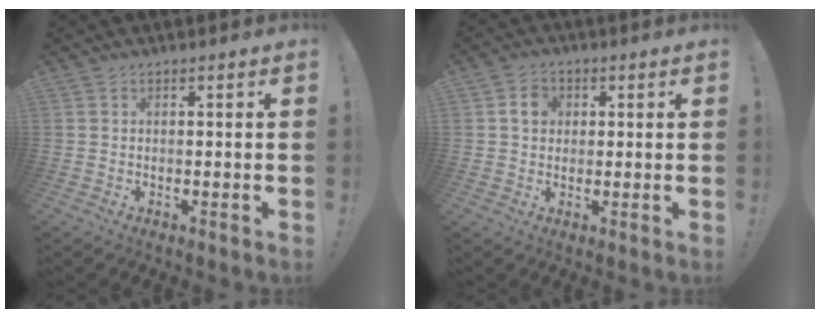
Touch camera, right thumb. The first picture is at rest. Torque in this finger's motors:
{"motor_torque": [-0.10, 0.04, 0.28, 0.09, 0.00]}